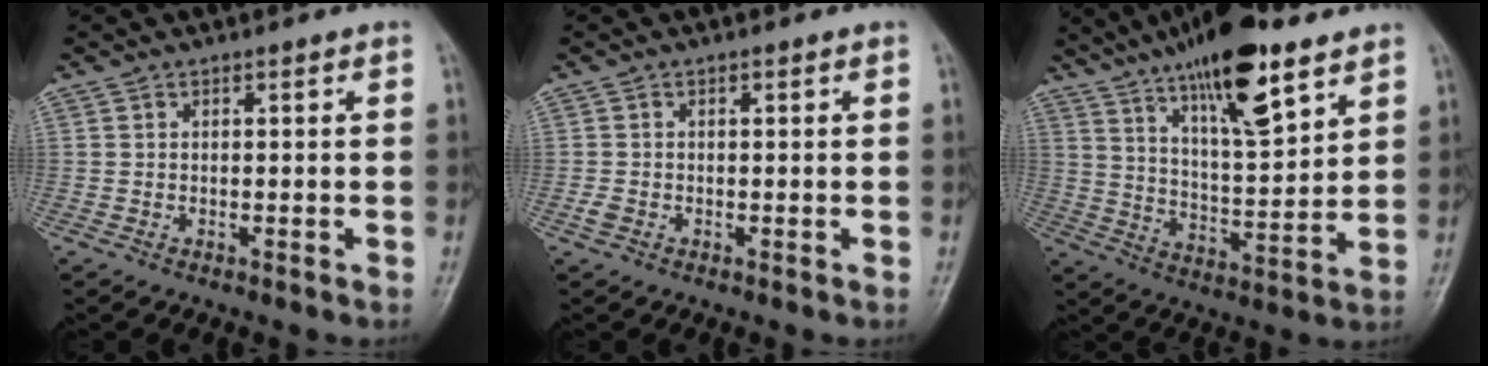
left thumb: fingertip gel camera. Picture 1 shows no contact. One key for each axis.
{"total": 1.5, "fx": -0.4, "fy": 1.1, "fz": 0.8, "tx": -0.015, "ty": 0.000, "tz": -0.010}
{"total": 18.3, "fx": 11.6, "fy": 5.0, "fz": 13.2, "tx": -0.198, "ty": -0.052, "tz": 0.200}